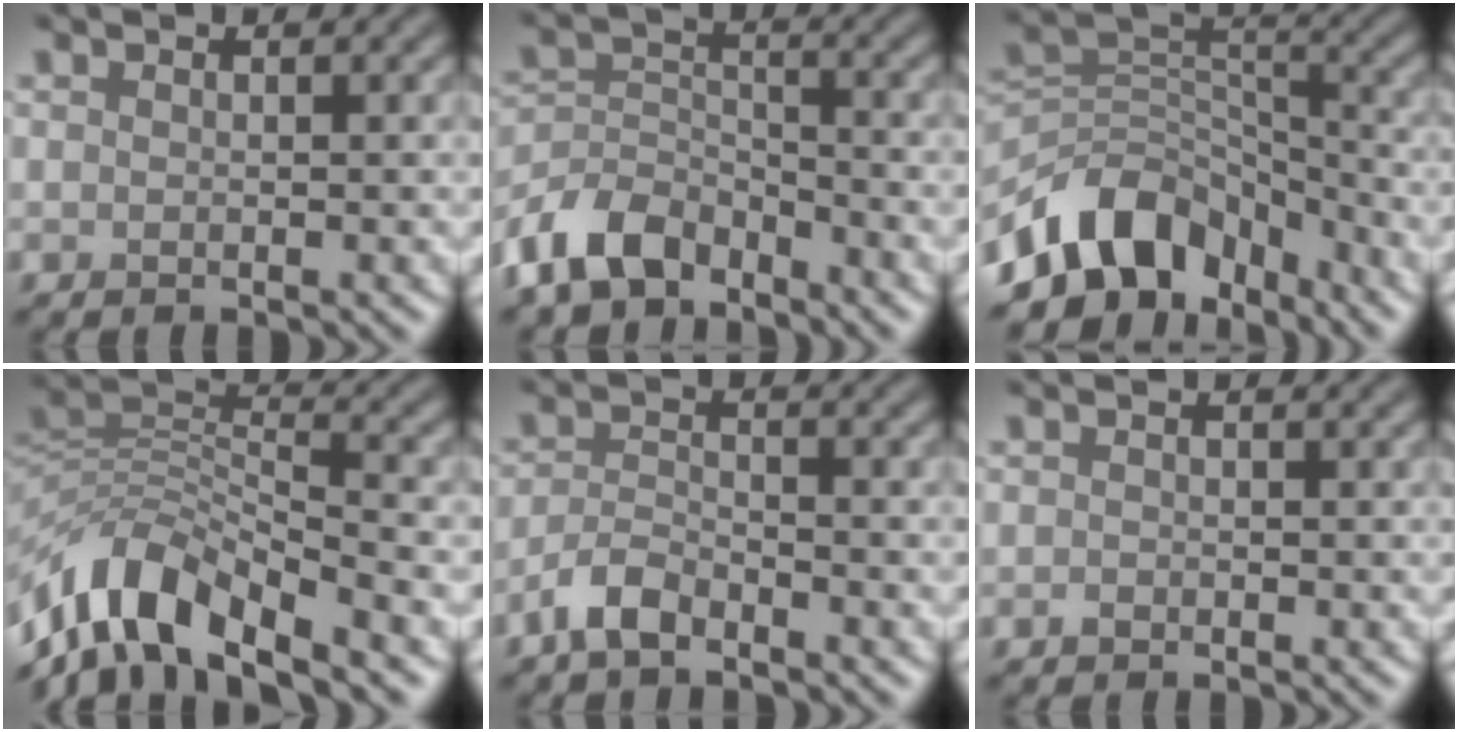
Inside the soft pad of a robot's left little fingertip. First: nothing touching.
{"total": 6.1, "force": [-4.8, 2.9, 2.4], "torque": [-0.048, -0.004, -0.105]}
{"total": 8.8, "force": [-6.0, 5.1, 3.9], "torque": [-0.046, -0.001, -0.122]}
{"total": 9.4, "force": [-6.4, 3.8, 5.8], "torque": [-0.096, 0.002, -0.133]}
{"total": 2.6, "force": [-2.0, 0.9, 1.4], "torque": [-0.032, 0.005, -0.047]}
{"total": 0.5, "force": [-0.3, 0.4, 0.2], "torque": [-0.004, -0.002, -0.007]}